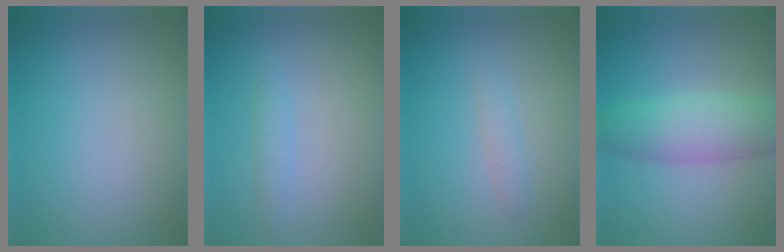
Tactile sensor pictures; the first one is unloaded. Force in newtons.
{"total": 1.1, "press": 1.1, "slide": 0.0}
{"total": 1.1, "press": 1.1, "slide": 0.0}
{"total": 5.3, "press": 5.3, "slide": 0.0}